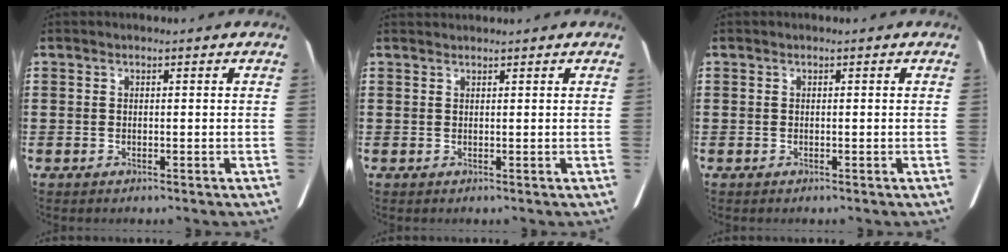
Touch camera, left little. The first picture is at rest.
{"total": 0.8, "force": [0.8, 0.0, 0.0], "torque": [-0.002, 0.000, 0.015]}
{"total": 0.0}